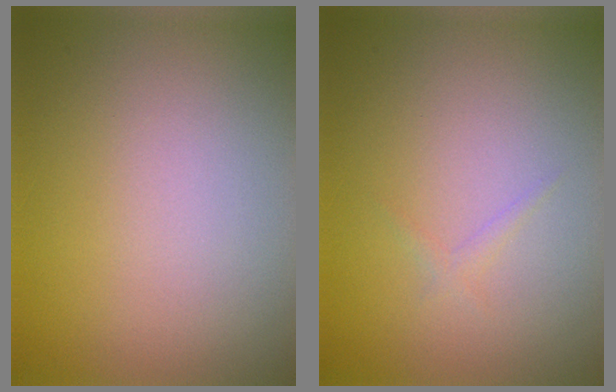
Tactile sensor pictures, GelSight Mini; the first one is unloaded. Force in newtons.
{"total": 0.7, "press": 0.7, "slide": 0.0}